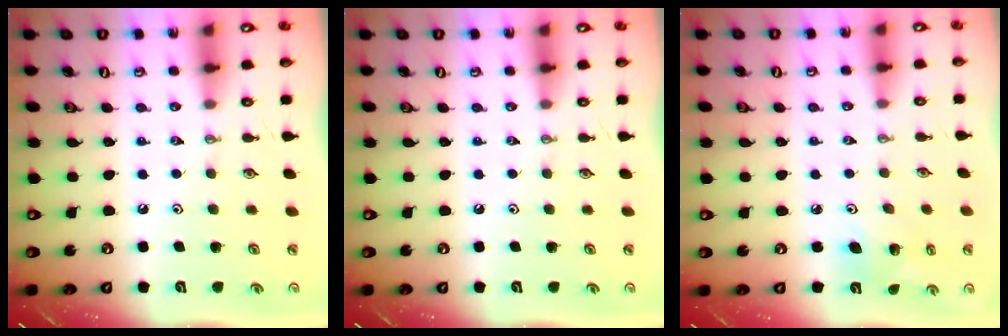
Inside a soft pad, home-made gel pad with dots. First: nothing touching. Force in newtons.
{"total": 0.0}
{"total": 5.6, "press": 5.2, "slide": 1.9}